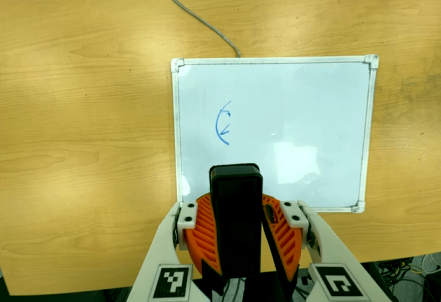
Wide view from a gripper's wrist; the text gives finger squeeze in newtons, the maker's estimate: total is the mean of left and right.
{"total": 8.2, "left": 9.0, "right": 7.4}